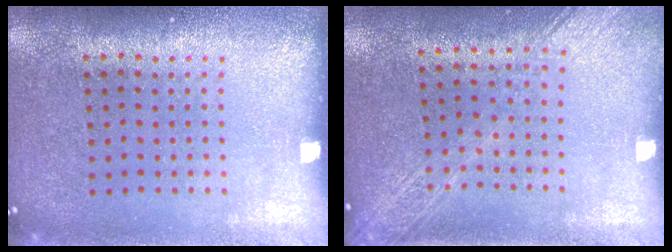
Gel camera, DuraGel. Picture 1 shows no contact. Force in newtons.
{"total": 1.8, "press": 1.5, "slide": 1.0}